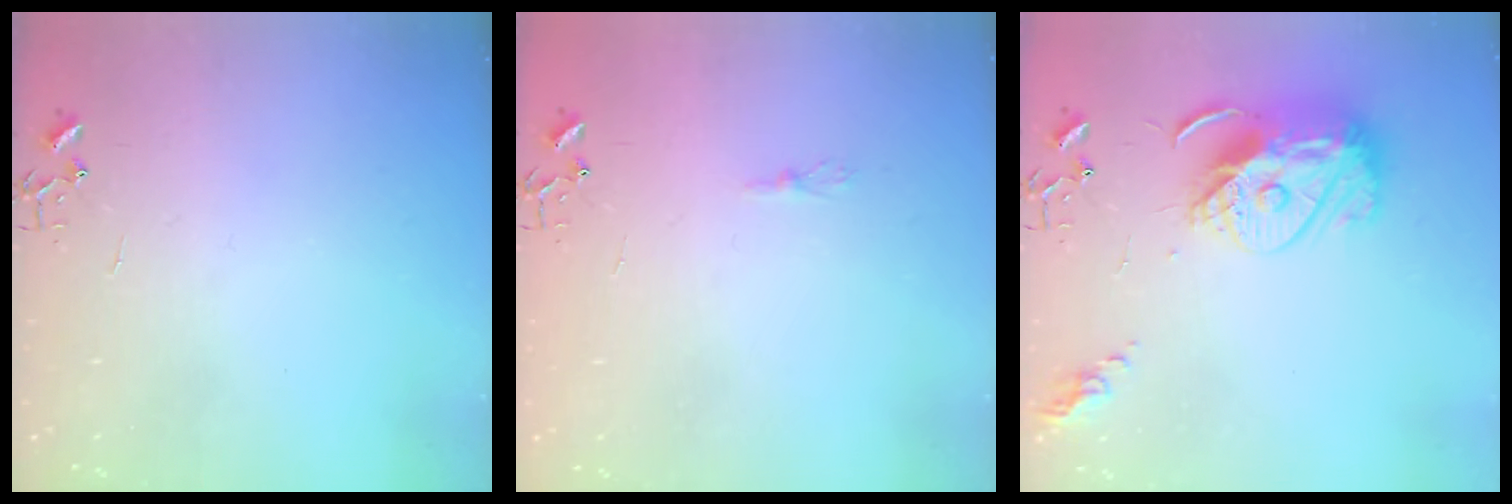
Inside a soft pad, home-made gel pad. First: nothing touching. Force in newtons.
{"total": 4.7, "press": 4.6, "slide": 0.6}
{"total": 15.1, "press": 15.0, "slide": 1.1}